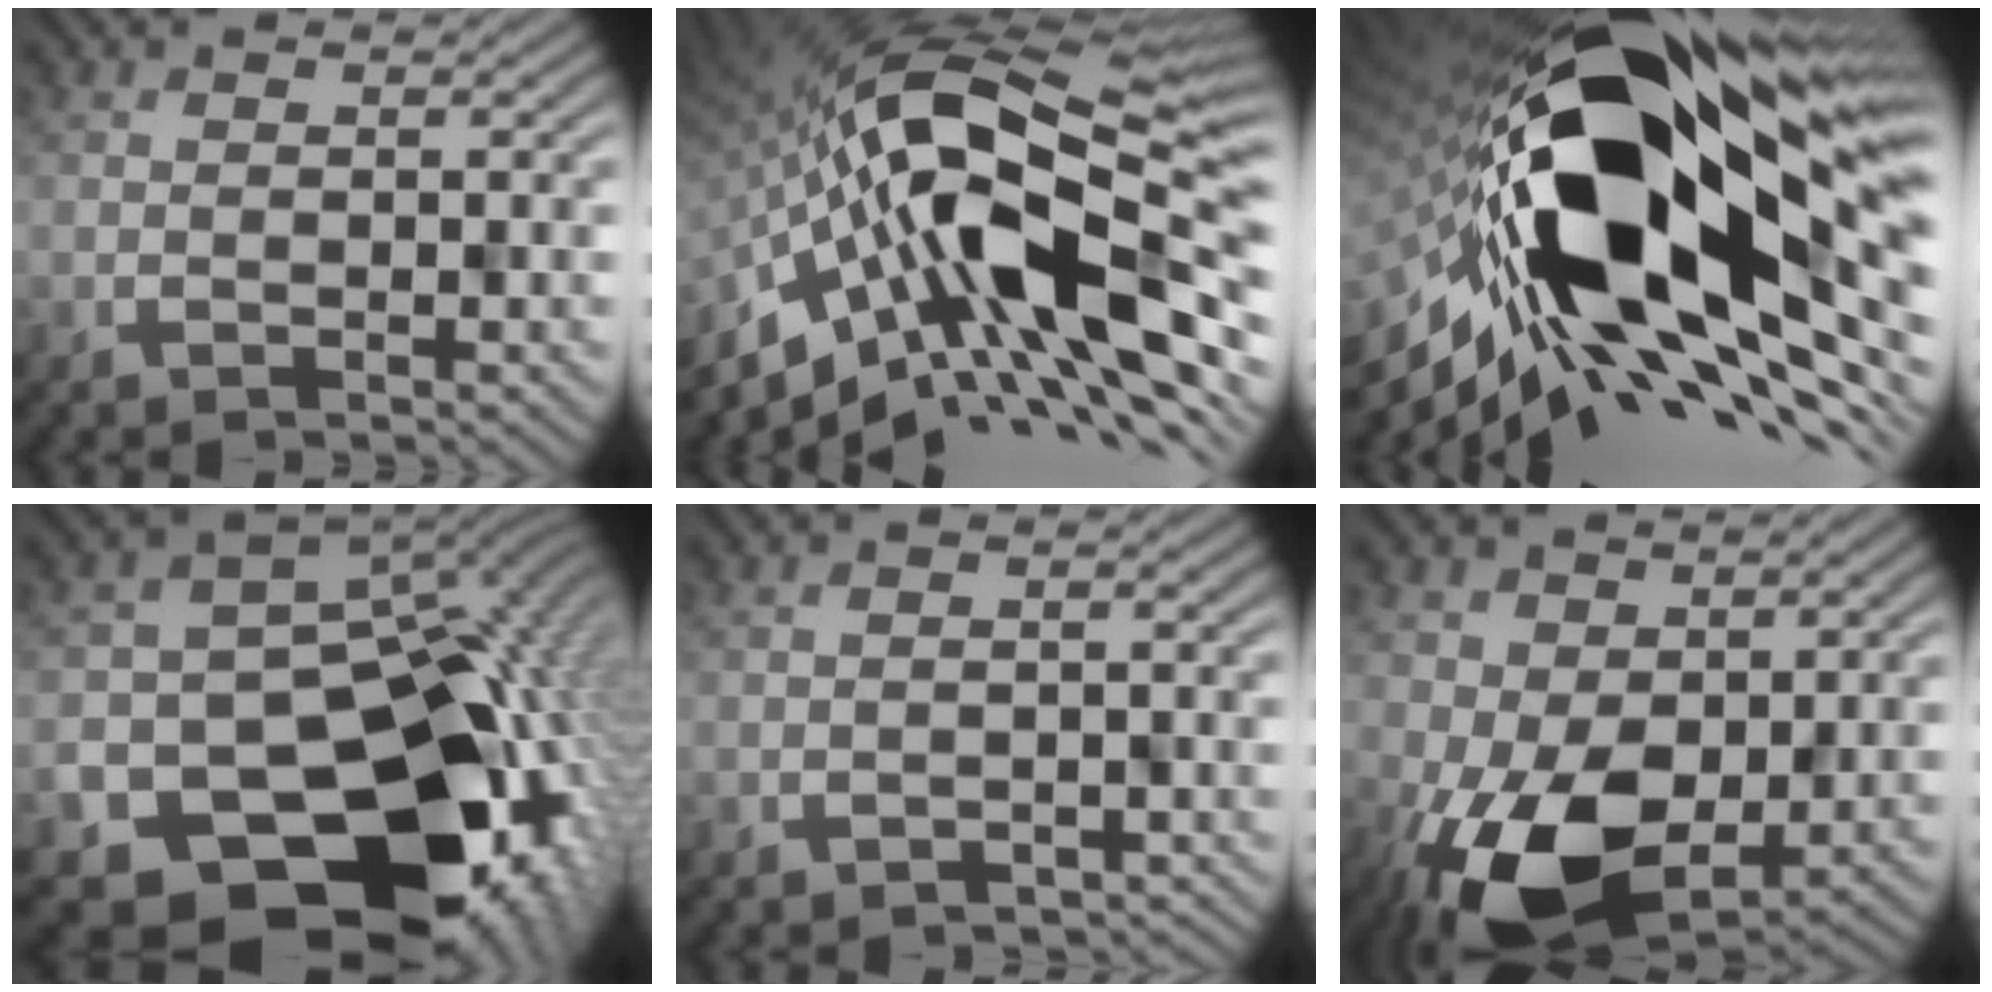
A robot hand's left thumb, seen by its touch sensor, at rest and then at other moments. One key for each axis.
{"total": 18.1, "fx": -3.9, "fy": 7.6, "fz": 16.0, "tx": -0.307, "ty": -0.015, "tz": -0.085}
{"total": 21.2, "fx": -0.6, "fy": 10.0, "fz": 18.7, "tx": -0.367, "ty": -0.060, "tz": -0.017}
{"total": 19.8, "fx": -8.8, "fy": 15.1, "fz": 9.3, "tx": -0.134, "ty": -0.056, "tz": -0.115}
{"total": 2.2, "fx": -2.0, "fy": 0.9, "fz": 0.2, "tx": -0.003, "ty": -0.006, "tz": -0.019}
{"total": 10.7, "fx": -3.2, "fy": 6.6, "fz": 7.7, "tx": -0.159, "ty": -0.050, "tz": -0.036}